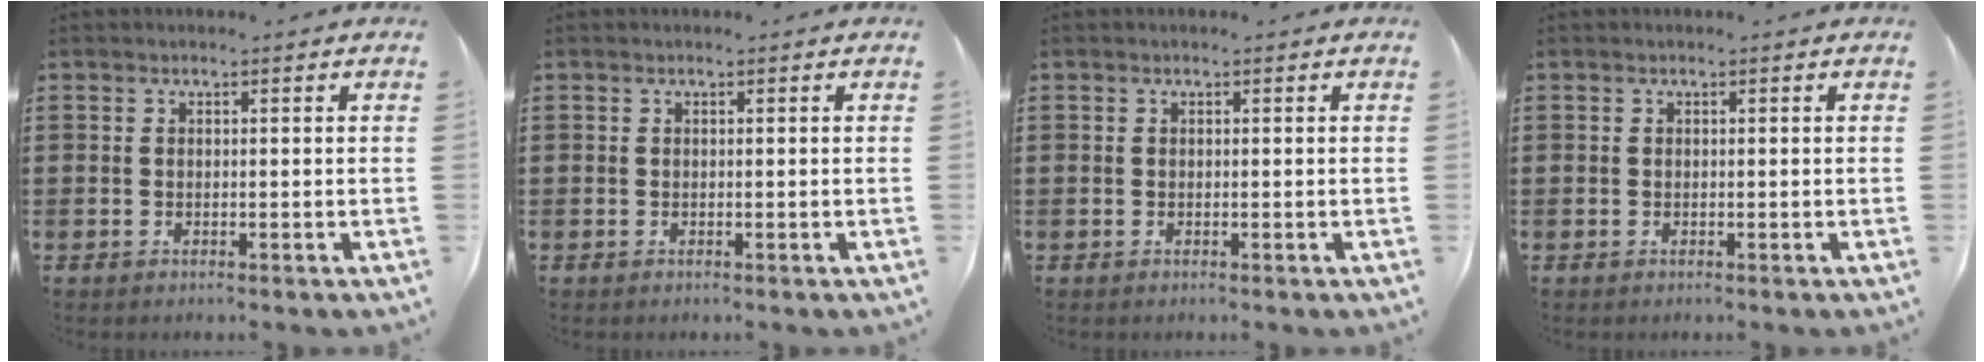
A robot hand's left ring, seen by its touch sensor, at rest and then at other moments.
{"total": 0.0}
{"total": 0.0}
{"total": 0.0}